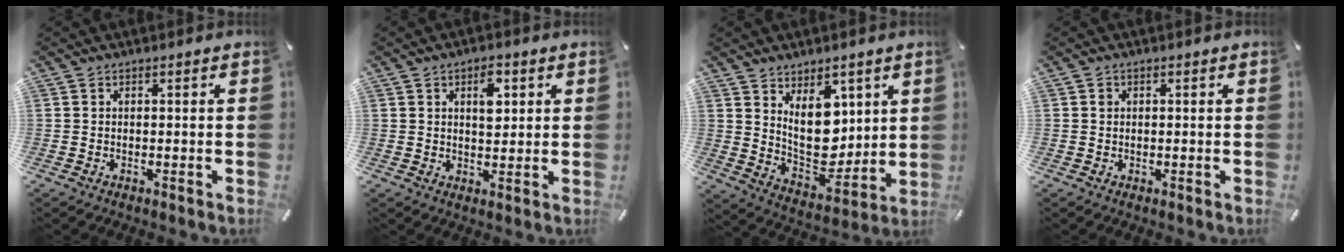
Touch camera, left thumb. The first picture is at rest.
{"total": 5.7, "force": [1.9, 3.3, 4.2], "torque": [-0.050, -0.008, 0.024]}
{"total": 12.2, "force": [5.4, 8.4, 6.9], "torque": [-0.113, -0.045, 0.103]}
{"total": 0.6, "force": [0.1, 0.6, 0.2], "torque": [-0.003, 0.004, 0.000]}